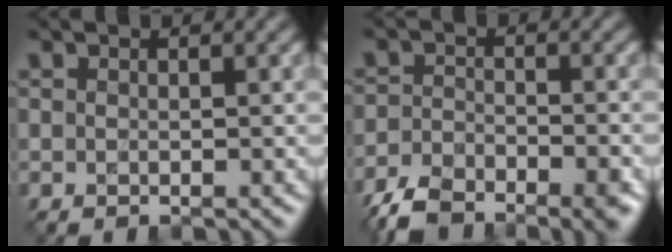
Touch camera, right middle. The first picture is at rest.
{"total": 7.0, "force": [-5.5, 2.6, 3.5], "torque": [-0.057, -0.020, -0.099]}